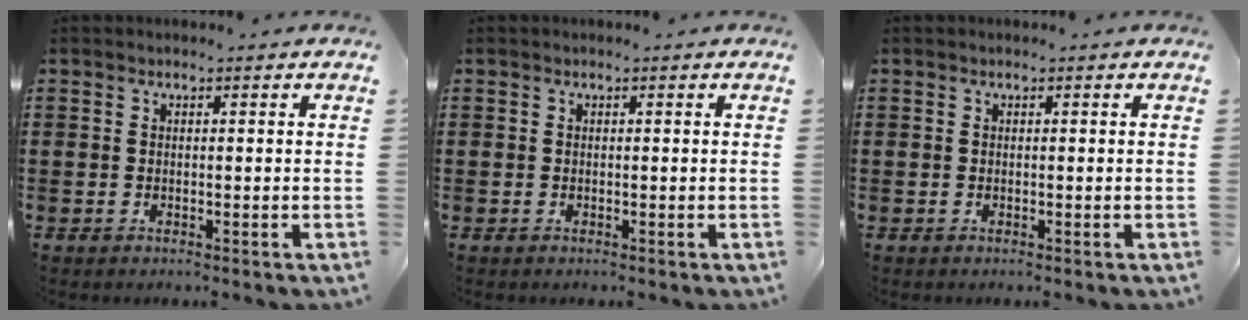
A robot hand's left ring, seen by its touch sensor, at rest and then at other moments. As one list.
[{"total": 0.0}, {"total": 0.0}]